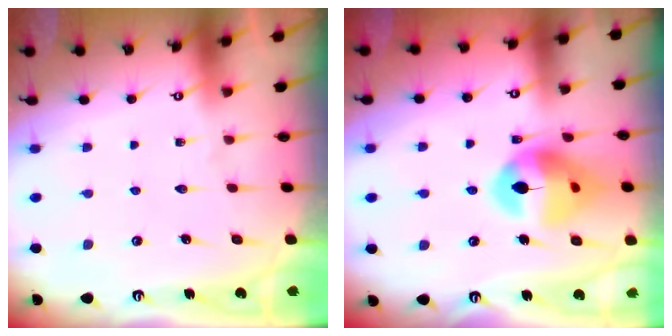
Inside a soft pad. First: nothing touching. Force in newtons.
{"total": 15.4, "press": 15.3, "slide": 1.8}